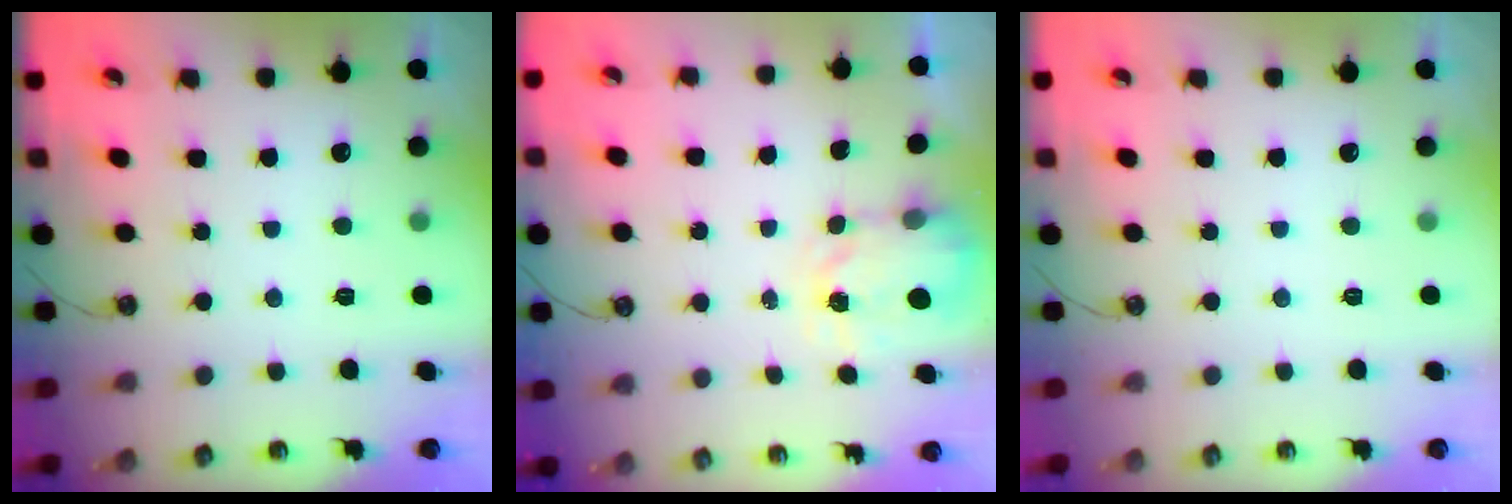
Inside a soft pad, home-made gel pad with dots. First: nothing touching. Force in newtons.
{"total": 3.9, "press": 3.8, "slide": 0.6}
{"total": 0.0}